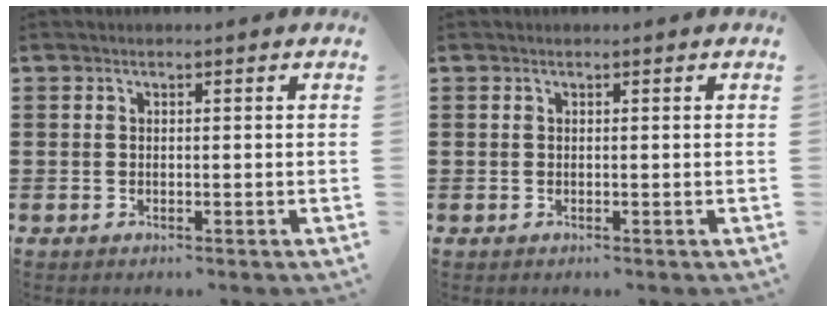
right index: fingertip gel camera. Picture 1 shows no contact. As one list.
[{"total": 0.0}]